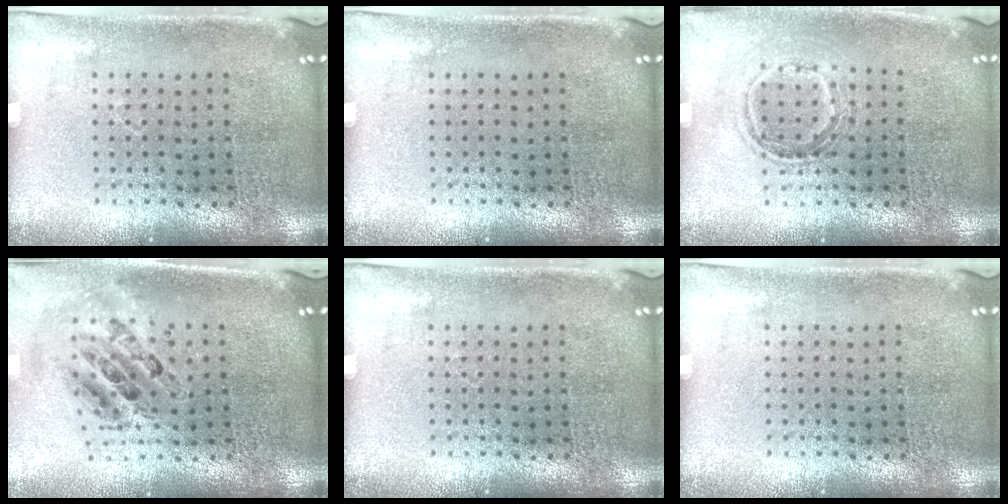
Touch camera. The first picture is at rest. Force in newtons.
{"total": 0.0}
{"total": 1.2, "press": 1.0, "slide": 0.6}
{"total": 0.9, "press": 0.9, "slide": 0.2}
{"total": 0.0}
{"total": 0.0}